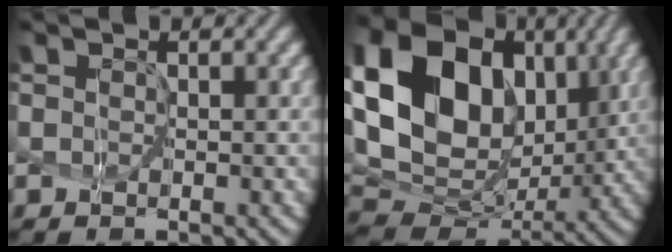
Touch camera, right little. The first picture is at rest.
{"total": 18.5, "force": [4.7, 13.4, 11.8], "torque": [-0.228, 0.035, 0.099]}